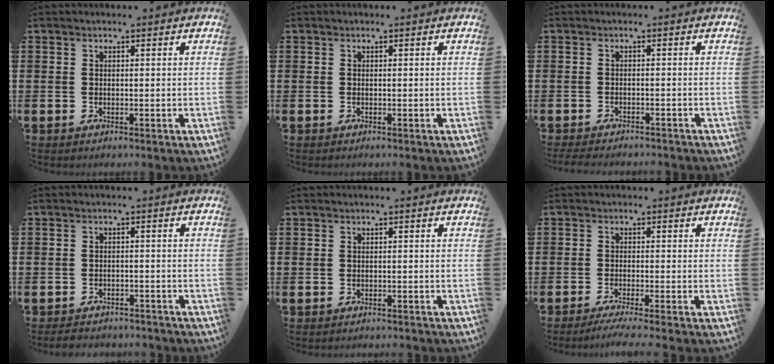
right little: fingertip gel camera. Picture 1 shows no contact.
{"total": 0.0}
{"total": 1.5, "force": [-1.5, 0.2, 0.3], "torque": [-0.009, 0.002, -0.030]}
{"total": 2.0, "force": [-2.0, 0.2, 0.1], "torque": [-0.008, 0.003, -0.043]}
{"total": 0.5, "force": [-0.5, 0.0, 0.0], "torque": [0.000, -0.003, -0.010]}
{"total": 1.9, "force": [-1.3, -0.1, 1.3], "torque": [-0.022, -0.001, -0.025]}